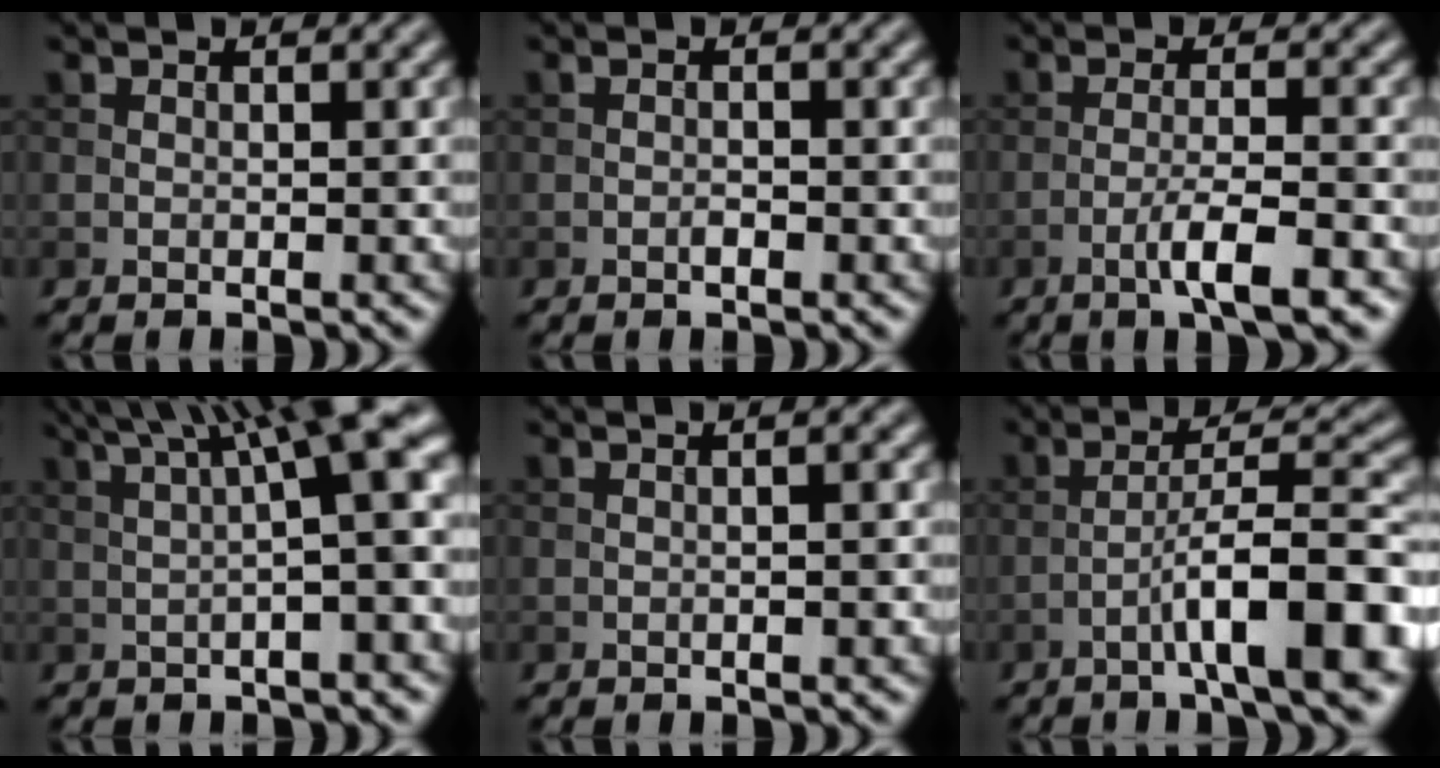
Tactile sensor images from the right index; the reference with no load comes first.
{"total": 0.7, "force": [-0.4, 0.2, 0.6], "torque": [-0.013, 0.001, -0.008]}
{"total": 4.1, "force": [-2.0, 0.5, 3.5], "torque": [-0.062, 0.006, -0.040]}
{"total": 10.5, "force": [3.4, 2.2, 9.7], "torque": [-0.111, 0.030, 0.047]}
{"total": 2.0, "force": [0.4, 0.8, 1.8], "torque": [-0.009, -0.001, -0.007]}
{"total": 9.1, "force": [-4.0, 1.6, 8.0], "torque": [-0.119, 0.025, -0.065]}